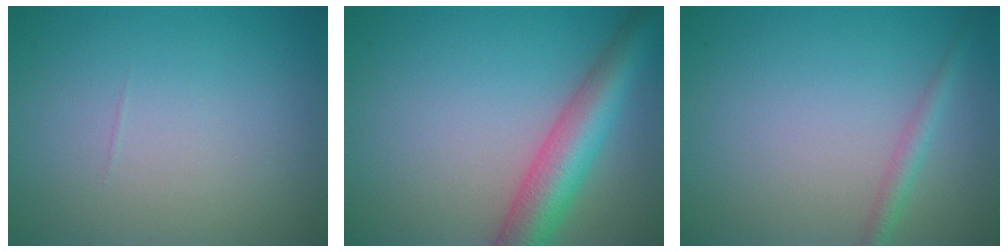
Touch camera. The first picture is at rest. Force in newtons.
{"total": 6.2, "press": 6.2, "slide": 0.2}
{"total": 1.5, "press": 1.5, "slide": 0.0}